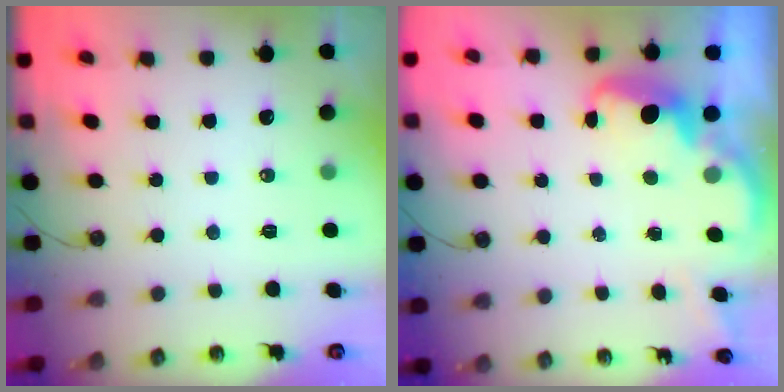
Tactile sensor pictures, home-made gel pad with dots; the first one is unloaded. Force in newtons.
{"total": 2.7, "press": 2.6, "slide": 0.4}